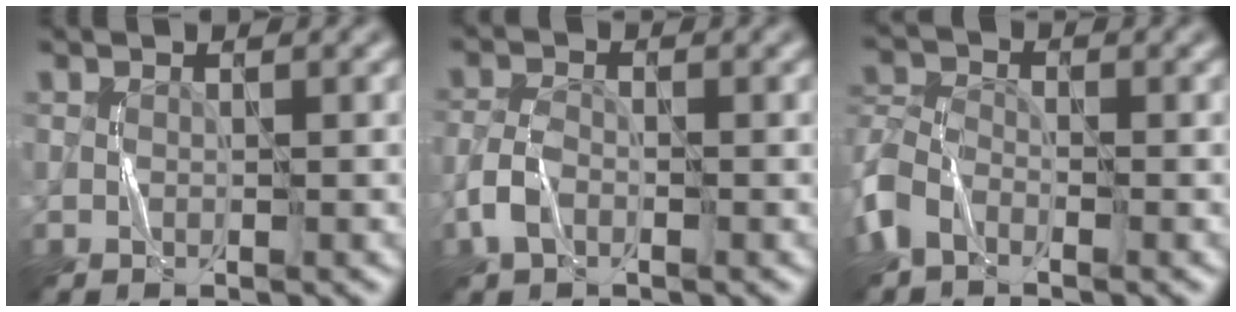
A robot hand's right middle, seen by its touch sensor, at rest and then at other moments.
{"total": 2.5, "force": [-1.3, 1.4, 1.6], "torque": [-0.034, 0.004, -0.032]}
{"total": 4.1, "force": [-2.6, 2.2, 2.3], "torque": [-0.055, 0.001, -0.070]}